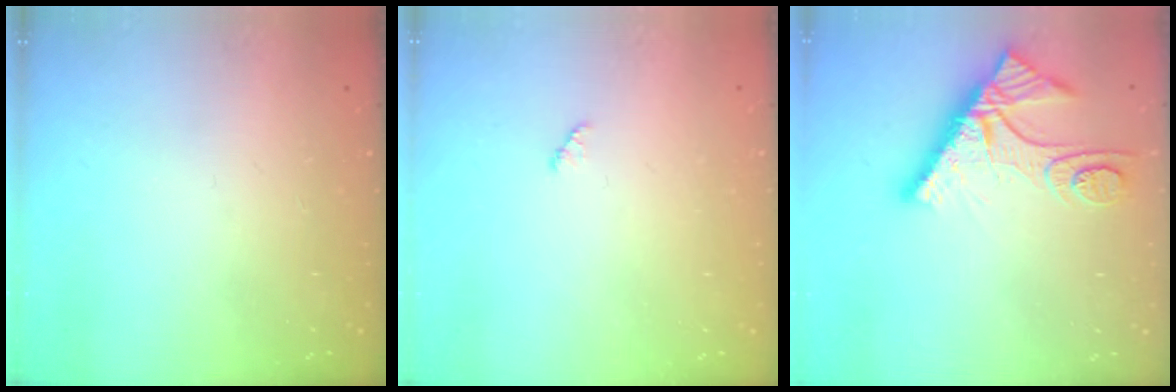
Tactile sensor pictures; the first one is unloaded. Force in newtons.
{"total": 1.3, "press": 1.3, "slide": 0.2}
{"total": 10.7, "press": 10.6, "slide": 1.1}